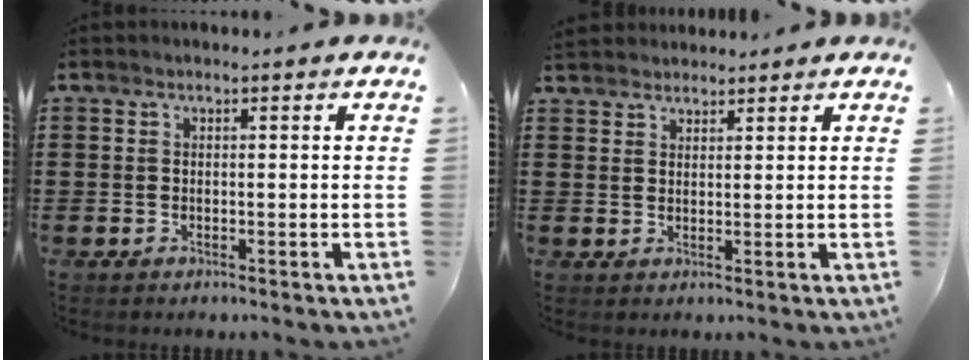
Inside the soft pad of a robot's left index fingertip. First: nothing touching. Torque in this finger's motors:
{"motor_torque": [-0.42, 0.80, -0.02, 0.01]}